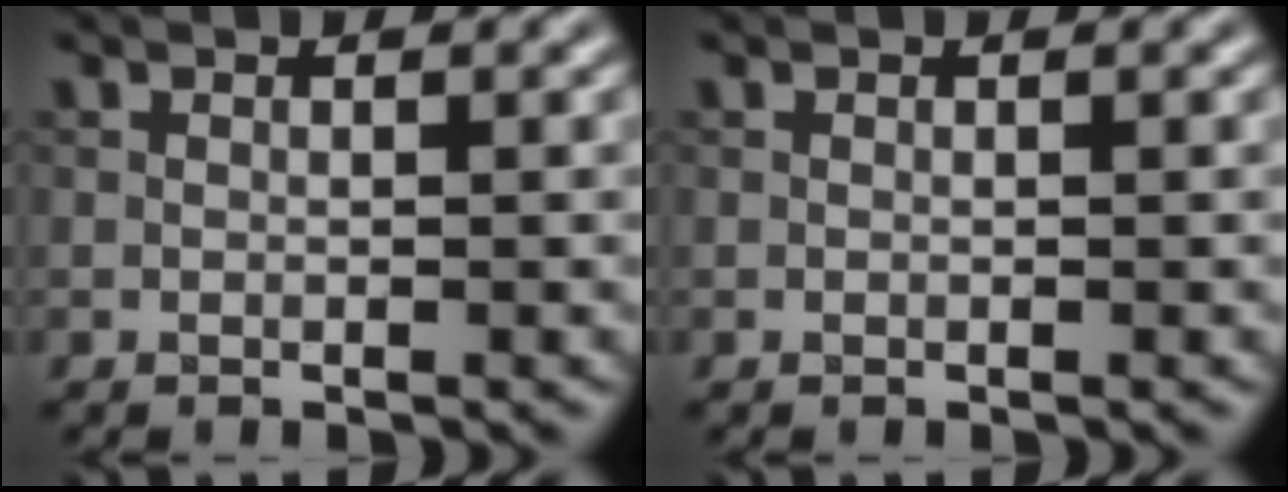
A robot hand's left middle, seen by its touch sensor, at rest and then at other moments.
{"total": 0.0}